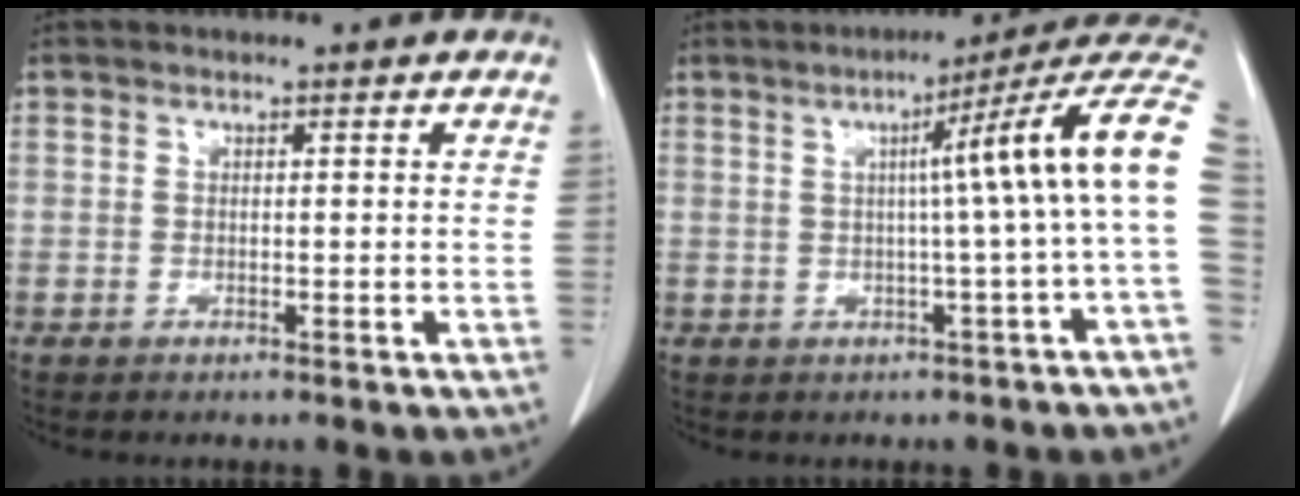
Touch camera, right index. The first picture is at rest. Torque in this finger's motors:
{"motor_torque": [0.97, -0.17, 0.53, 0.13]}